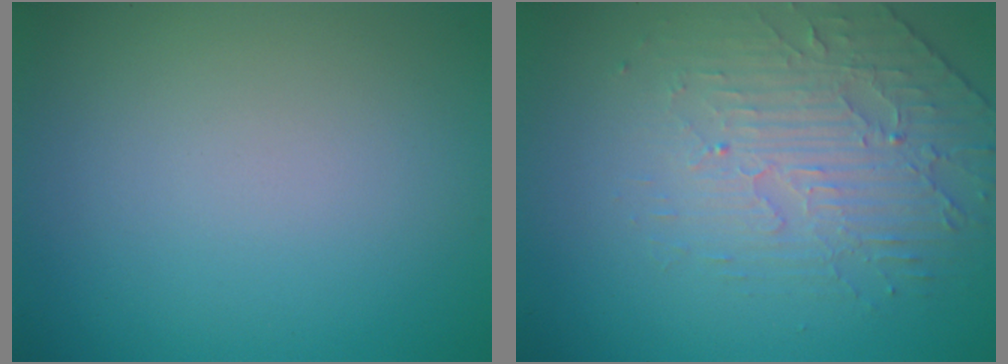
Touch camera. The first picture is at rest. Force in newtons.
{"total": 4.5, "press": 3.3, "slide": 3.1}